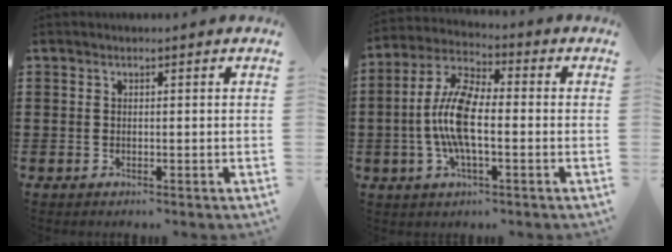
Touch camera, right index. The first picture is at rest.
{"total": 9.2, "force": [-1.2, 3.4, 8.5], "torque": [-0.189, -0.005, -0.027]}